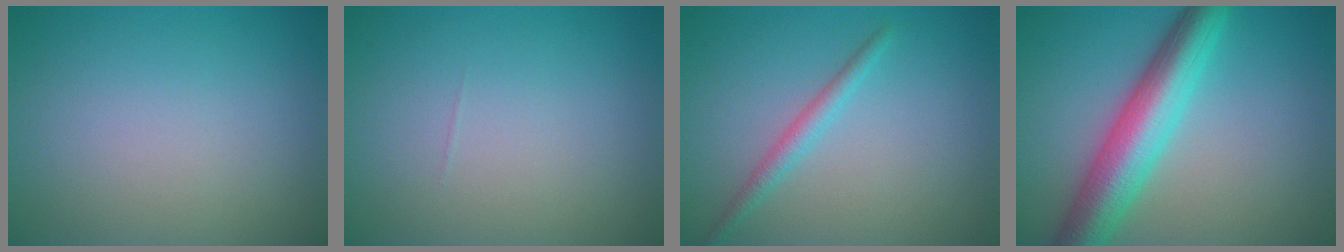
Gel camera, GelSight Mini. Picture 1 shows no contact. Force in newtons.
{"total": 0.0}
{"total": 1.8, "press": 1.8, "slide": 0.0}
{"total": 7.5, "press": 7.5, "slide": 0.2}